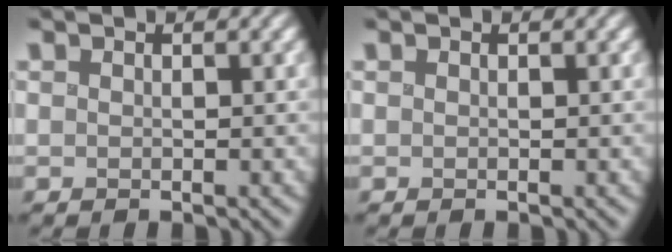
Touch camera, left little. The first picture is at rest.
{"total": 0.0}